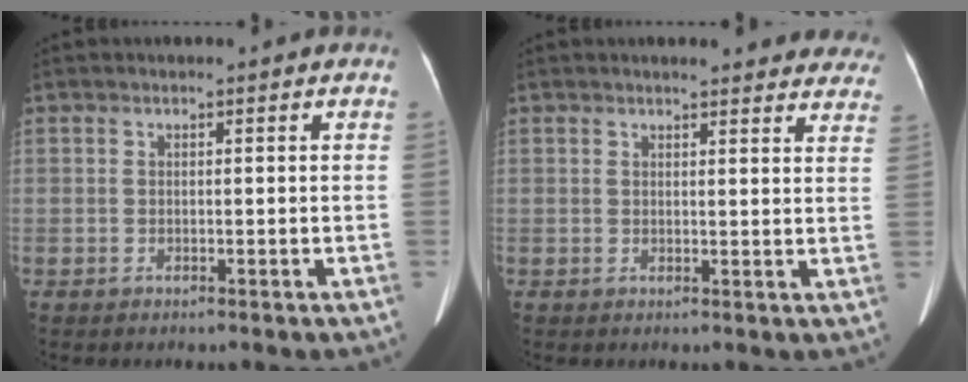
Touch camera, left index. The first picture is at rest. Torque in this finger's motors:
{"motor_torque": [0.27, -0.33, 0.00, 0.05]}